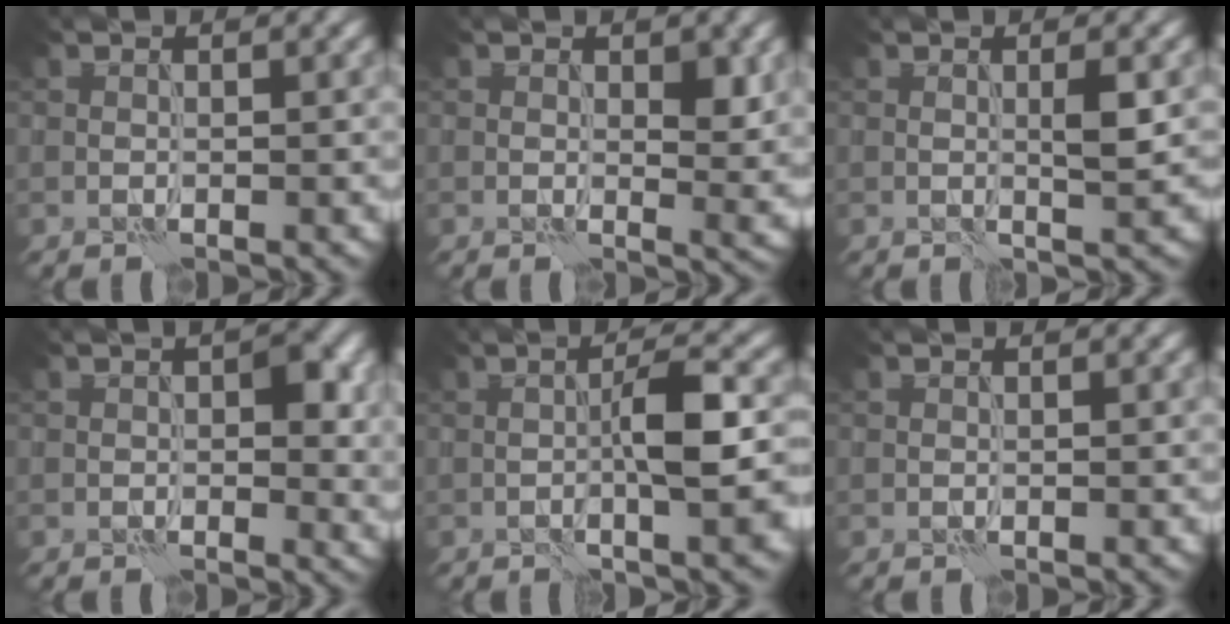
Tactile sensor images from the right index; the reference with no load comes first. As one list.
[{"total": 2.8, "force": [0.6, 1.2, 2.5], "torque": [-0.030, -0.006, 0.011]}, {"total": 1.9, "force": [0.1, 0.2, 1.9], "torque": [-0.036, 0.000, 0.001]}, {"total": 3.8, "force": [0.4, 2.0, 3.2], "torque": [-0.029, -0.001, 0.003]}, {"total": 5.9, "force": [-0.9, 0.9, 5.7], "torque": [-0.094, 0.012, -0.018]}, {"total": 0.0}]